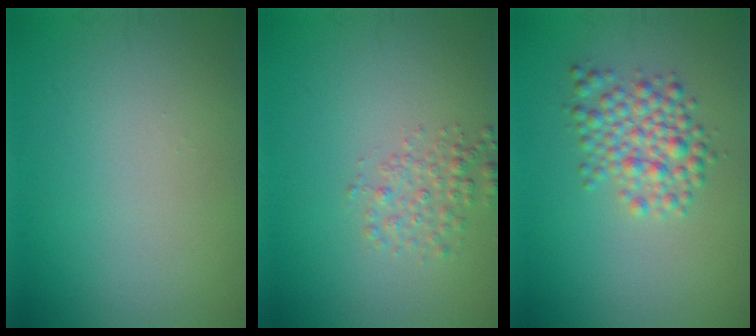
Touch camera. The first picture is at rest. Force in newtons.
{"total": 2.0, "press": 2.0, "slide": 0.1}
{"total": 3.6, "press": 3.6, "slide": 0.1}